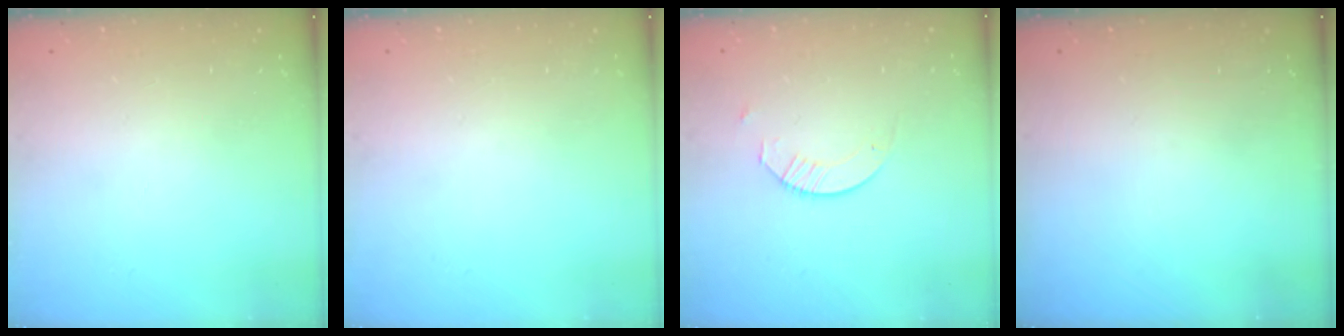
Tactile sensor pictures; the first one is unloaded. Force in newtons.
{"total": 0.0}
{"total": 4.5, "press": 4.5, "slide": 0.5}
{"total": 0.0}